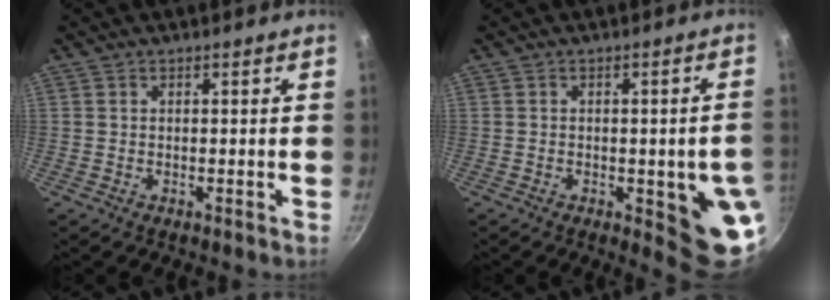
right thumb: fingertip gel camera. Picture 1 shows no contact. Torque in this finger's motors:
{"motor_torque": [2.33, 2.19, 1.82, -0.95, 0.14]}